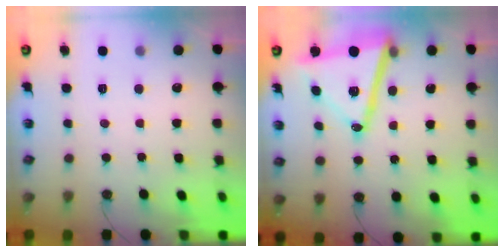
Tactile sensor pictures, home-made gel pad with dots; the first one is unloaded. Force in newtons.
{"total": 17.0, "press": 16.9, "slide": 2.0}